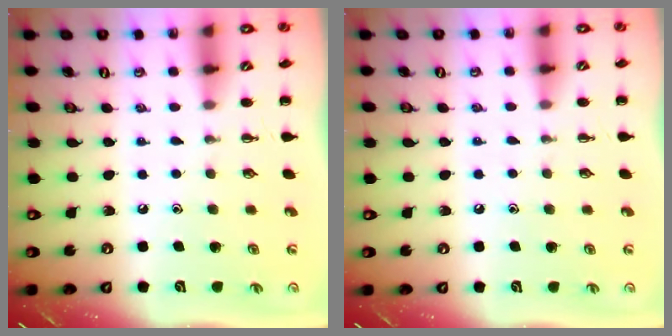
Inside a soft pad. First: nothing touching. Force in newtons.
{"total": 3.6, "press": 3.4, "slide": 1.1}